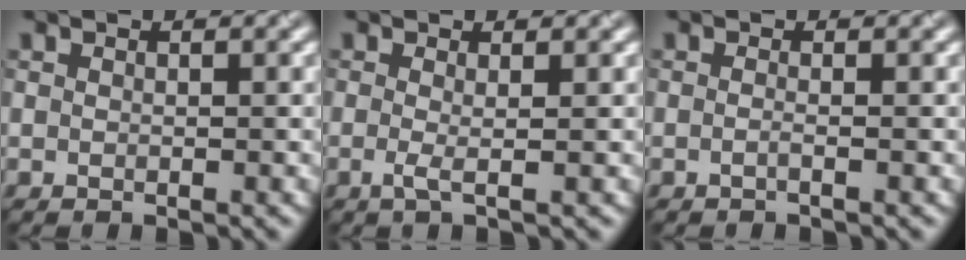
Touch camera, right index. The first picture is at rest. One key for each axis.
{"total": 1.4, "fx": -0.6, "fy": 0.2, "fz": 1.2, "tx": -0.021, "ty": 0.000, "tz": -0.009}
{"total": 1.1, "fx": -0.8, "fy": 0.2, "fz": 0.8, "tx": -0.009, "ty": -0.004, "tz": -0.020}